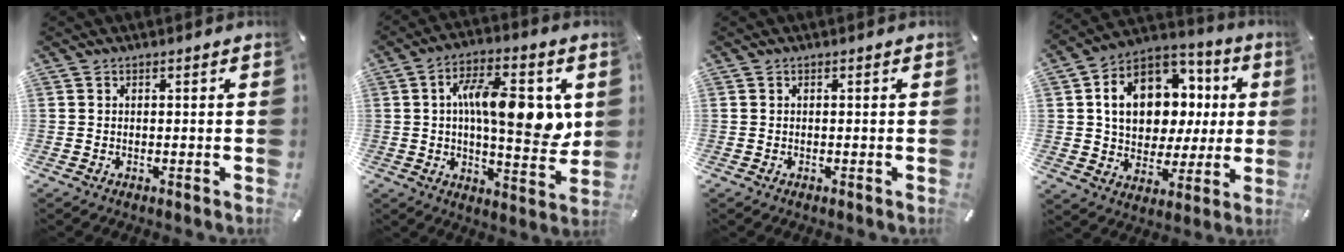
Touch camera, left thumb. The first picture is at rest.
{"total": 16.4, "force": [3.3, 6.5, 14.6], "torque": [-0.216, -0.002, 0.046]}
{"total": 0.0}
{"total": 15.7, "force": [3.2, 12.4, 9.1], "torque": [-0.146, -0.011, 0.066]}